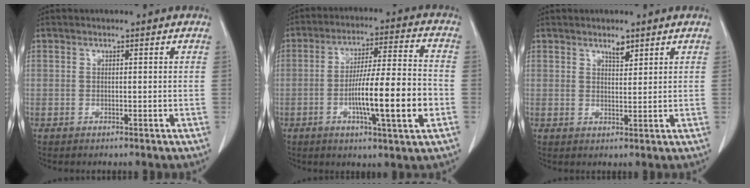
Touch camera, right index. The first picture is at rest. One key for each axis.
{"total": 13.9, "fx": -3.7, "fy": 0.7, "fz": 13.3, "tx": -0.223, "ty": 0.001, "tz": -0.062}
{"total": 2.1, "fx": 1.6, "fy": 0.7, "fz": 1.1, "tx": -0.020, "ty": -0.005, "tz": 0.028}